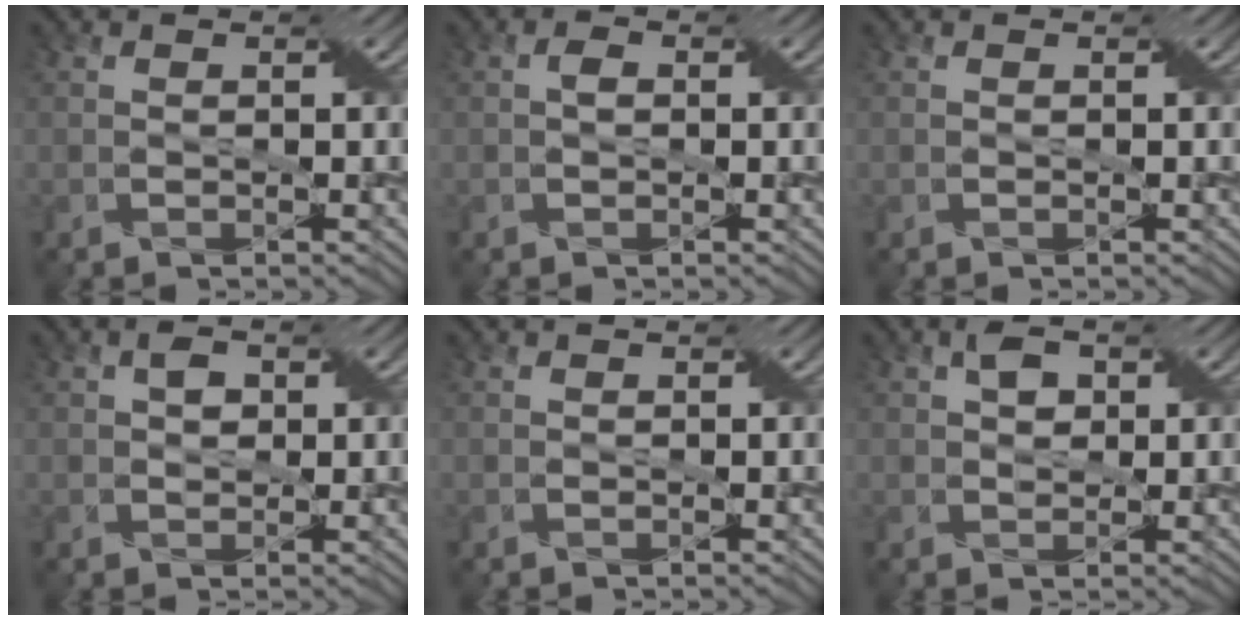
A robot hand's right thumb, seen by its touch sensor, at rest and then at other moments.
{"total": 1.1, "force": [0.0, 0.7, 0.9], "torque": [-0.014, 0.004, -0.001]}
{"total": 0.0}
{"total": 1.9, "force": [0.5, 1.4, 1.2], "torque": [-0.024, 0.002, 0.007]}
{"total": 0.0}
{"total": 2.5, "force": [0.9, 1.7, 1.6], "torque": [-0.032, 0.003, 0.014]}